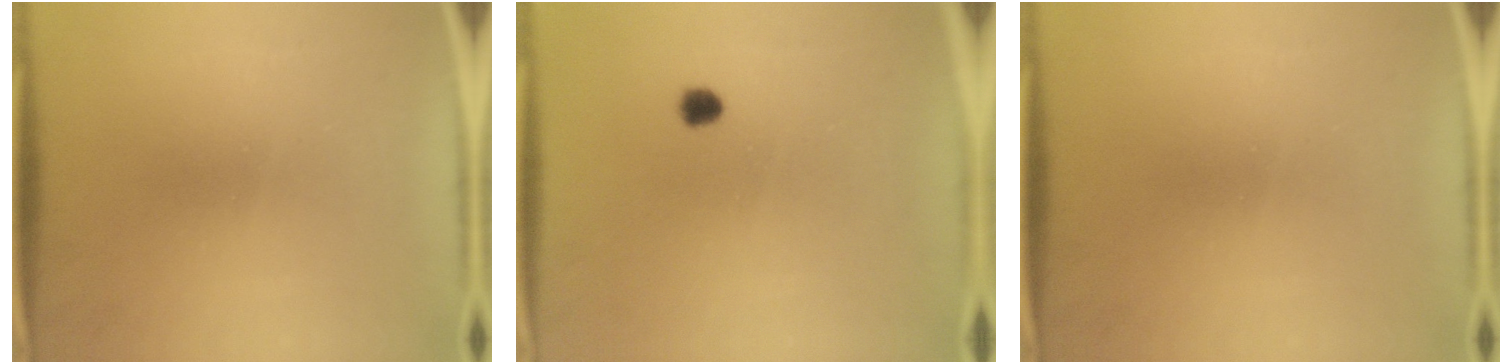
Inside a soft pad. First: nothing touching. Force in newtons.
{"total": 2.3}
{"total": 0.0}